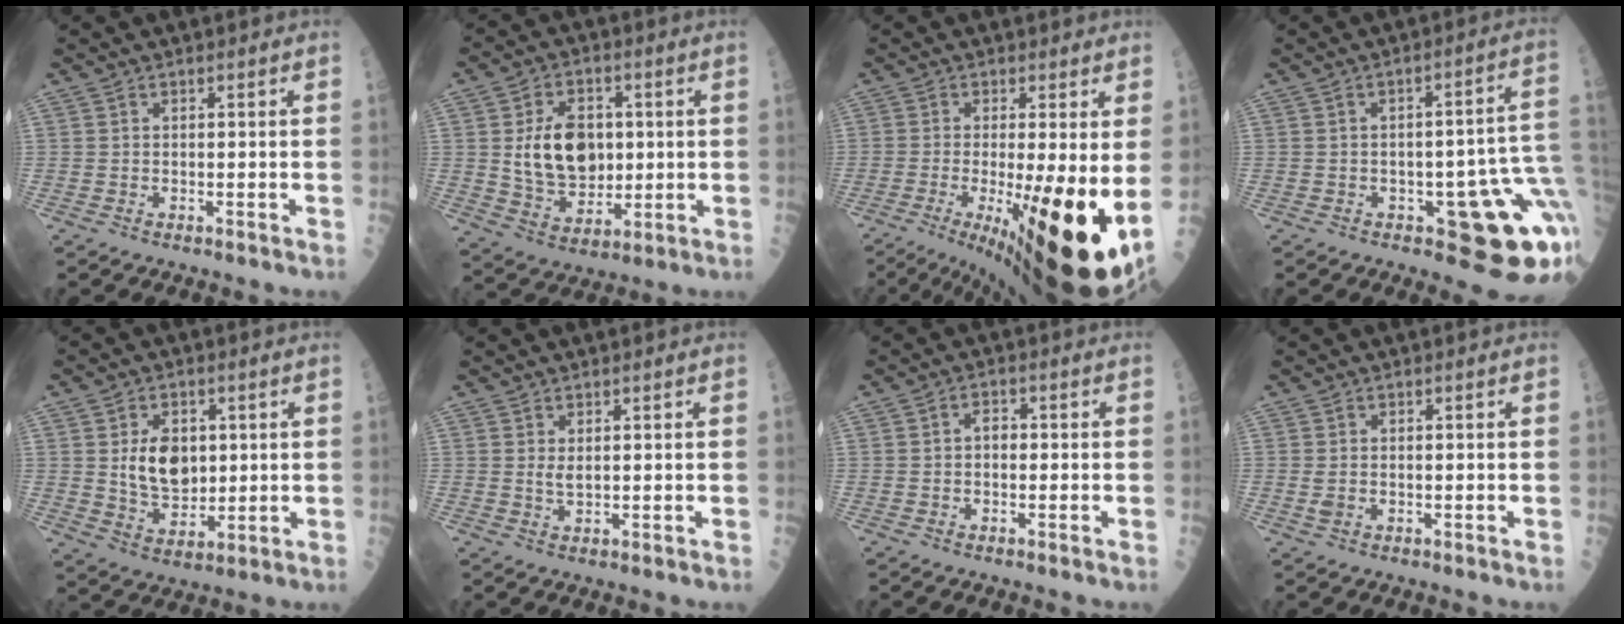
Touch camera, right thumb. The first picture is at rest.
{"total": 13.1, "force": [1.6, 8.9, 9.4], "torque": [-0.125, -0.008, 0.038]}
{"total": 22.0, "force": [-5.1, 4.9, 20.8], "torque": [-0.279, -0.042, -0.063]}
{"total": 15.1, "force": [-3.8, 5.4, 13.6], "torque": [-0.118, 0.028, -0.035]}
{"total": 9.5, "force": [1.7, 6.4, 6.8], "torque": [-0.085, -0.016, 0.041]}
{"total": 1.7, "force": [0.6, 0.8, 1.4], "torque": [-0.024, -0.007, 0.014]}
{"total": 2.3, "force": [-0.1, 1.6, 1.8], "torque": [-0.018, 0.006, -0.005]}
{"total": 1.5, "force": [0.0, 1.1, 1.1], "torque": [-0.020, -0.001, 0.002]}